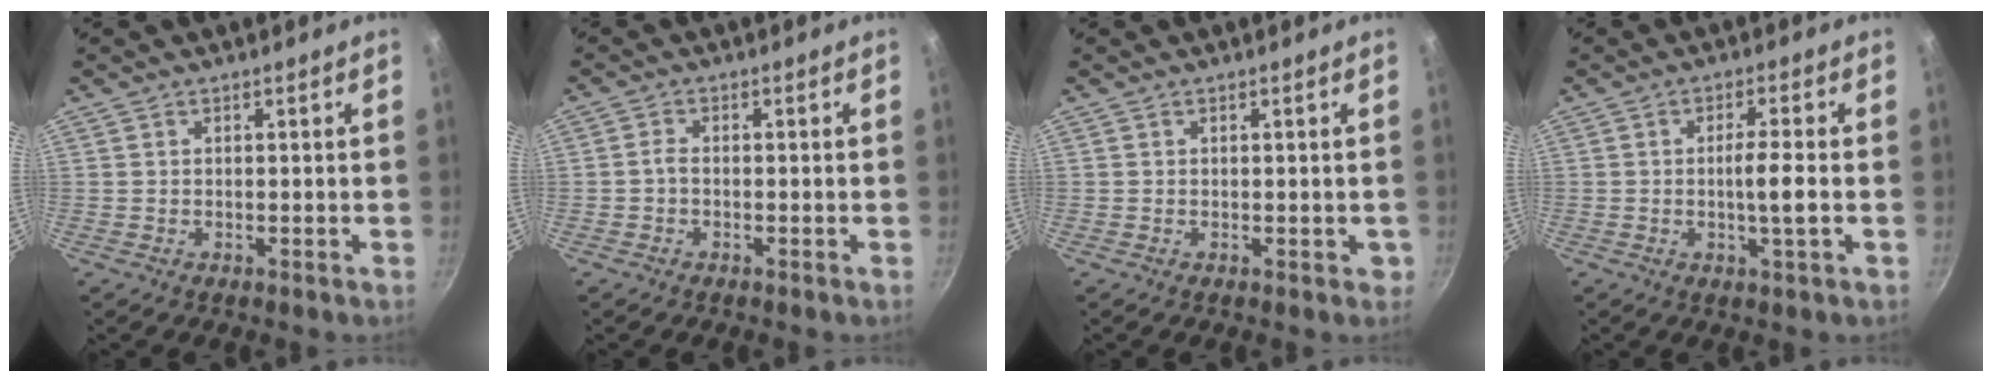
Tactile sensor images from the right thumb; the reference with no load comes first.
{"total": 1.6, "force": [-0.6, 1.0, 1.1], "torque": [-0.022, 0.012, -0.015]}
{"total": 1.3, "force": [-0.2, 0.8, 1.1], "torque": [-0.001, 0.001, -0.003]}
{"total": 5.1, "force": [-0.8, 0.2, 5.0], "torque": [-0.093, 0.005, -0.014]}